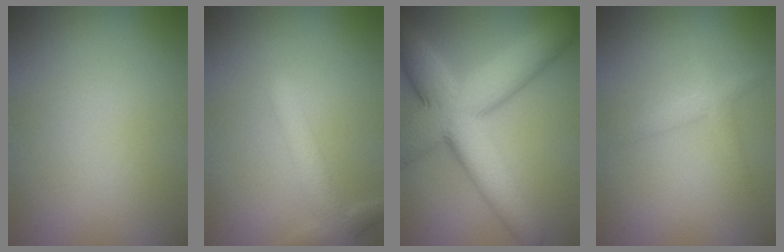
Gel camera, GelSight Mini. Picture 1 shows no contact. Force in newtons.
{"total": 3.0, "press": 3.0, "slide": 0.2}
{"total": 11.4, "press": 11.4, "slide": 0.1}
{"total": 1.6, "press": 1.6, "slide": 0.0}